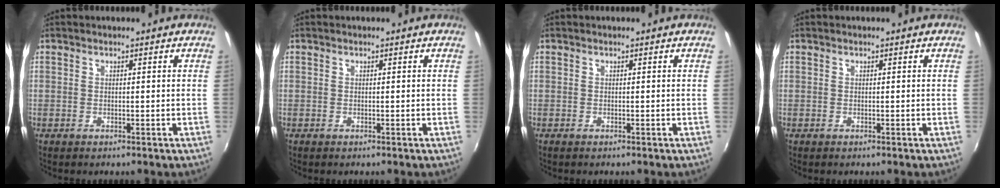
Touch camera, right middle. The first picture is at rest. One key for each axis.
{"total": 0.0}
{"total": 0.0}
{"total": 0.0}